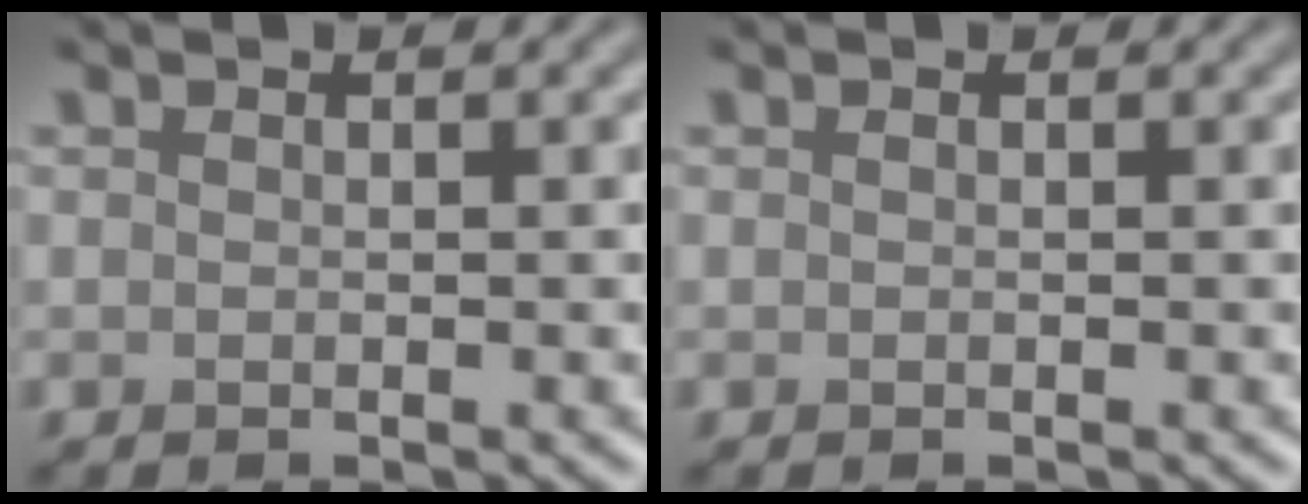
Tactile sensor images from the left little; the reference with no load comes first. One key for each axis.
{"total": 0.0}